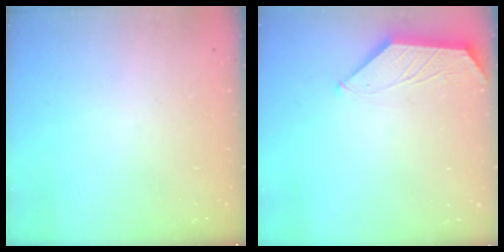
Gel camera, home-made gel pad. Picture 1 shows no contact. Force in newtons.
{"total": 1.1, "press": 1.1, "slide": 0.3}